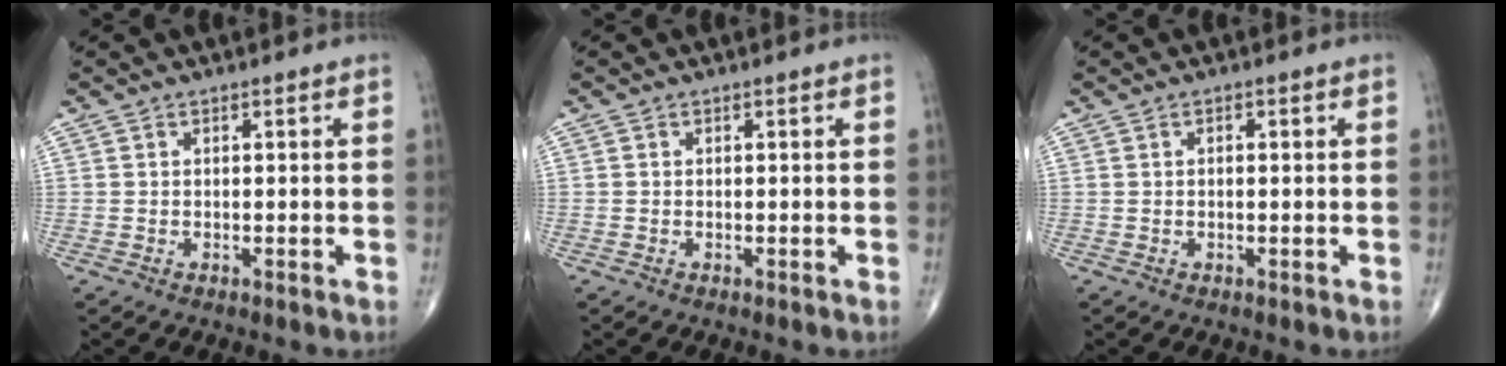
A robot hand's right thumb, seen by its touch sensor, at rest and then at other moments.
{"total": 0.0}
{"total": 0.6, "force": [0.1, 0.3, 0.6], "torque": [-0.011, 0.001, 0.001]}